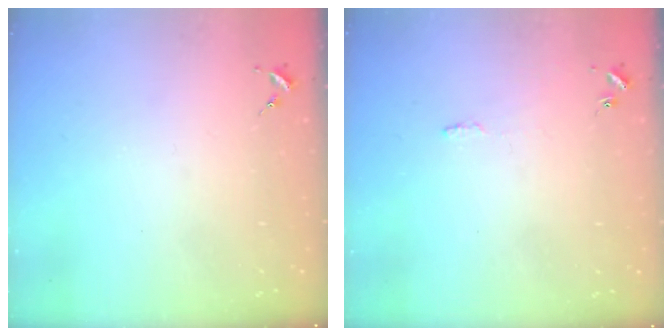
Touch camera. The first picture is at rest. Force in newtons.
{"total": 3.8, "press": 3.8, "slide": 0.4}